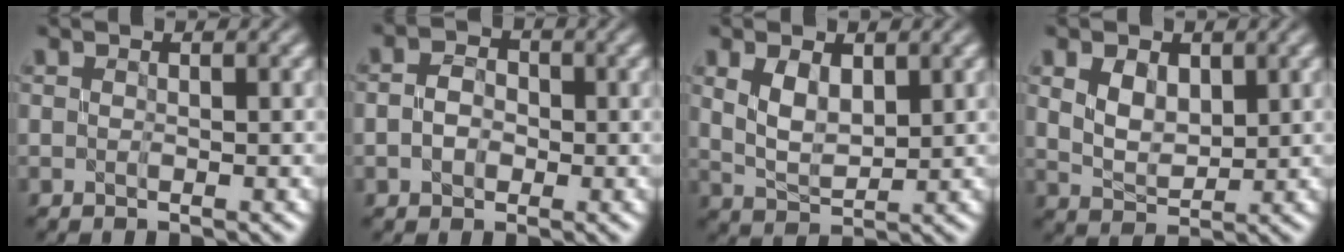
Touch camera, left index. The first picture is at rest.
{"total": 2.4, "force": [-0.5, 1.9, 1.3], "torque": [-0.028, 0.003, -0.013]}
{"total": 3.3, "force": [1.3, 1.9, 2.4], "torque": [-0.057, -0.002, 0.033]}
{"total": 3.0, "force": [1.2, 2.0, 1.9], "torque": [-0.044, -0.003, 0.027]}